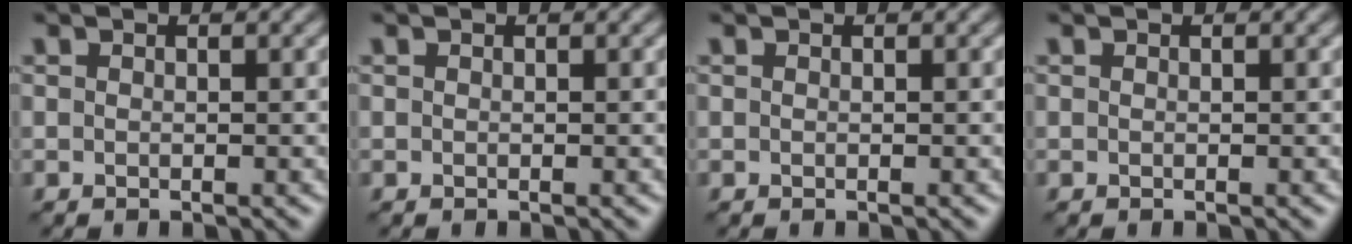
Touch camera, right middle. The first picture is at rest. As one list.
[{"total": 0.0}, {"total": 0.0}, {"total": 0.0}]